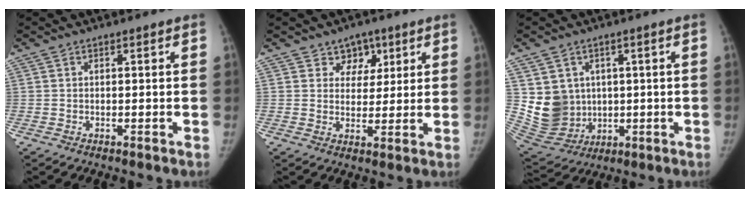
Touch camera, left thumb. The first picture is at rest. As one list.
[{"total": 5.4, "force": [3.1, 4.3, 1.1], "torque": [0.019, -0.013, 0.046]}, {"total": 11.2, "force": [1.6, 10.1, 4.4], "torque": [-0.055, -0.008, 0.063]}]